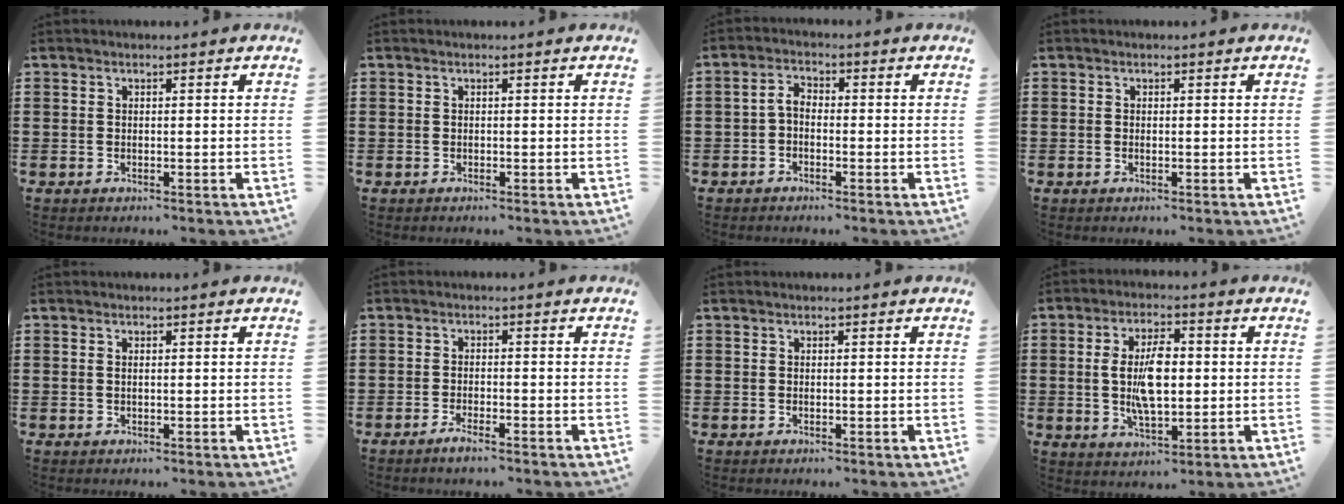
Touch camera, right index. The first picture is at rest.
{"total": 0.0}
{"total": 2.3, "force": [-0.9, 1.2, 1.8], "torque": [-0.051, 0.001, -0.024]}
{"total": 0.0}
{"total": 0.5, "force": [0.1, 0.2, 0.5], "torque": [-0.010, 0.000, 0.002]}
{"total": 1.7, "force": [-1.6, 0.0, 0.7], "torque": [-0.011, 0.000, -0.030]}
{"total": 0.0}
{"total": 8.1, "force": [0.1, 3.5, 7.3], "torque": [-0.141, 0.004, -0.003]}